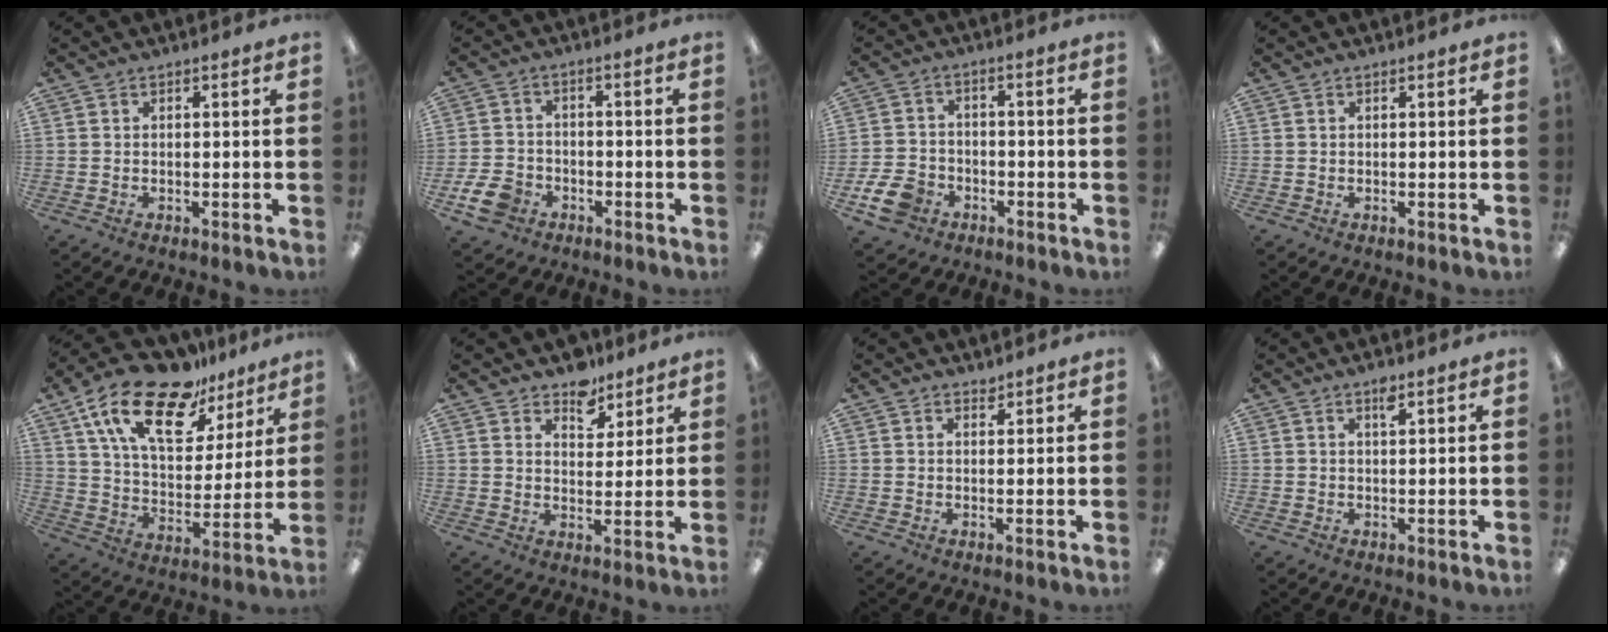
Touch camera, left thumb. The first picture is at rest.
{"total": 6.7, "force": [-3.8, 4.8, 2.8], "torque": [-0.065, 0.017, -0.070]}
{"total": 7.6, "force": [-4.3, 5.4, 3.2], "torque": [-0.069, 0.025, -0.077]}
{"total": 0.0}
{"total": 21.1, "force": [13.8, 9.9, 12.5], "torque": [-0.221, -0.076, 0.242]}
{"total": 6.9, "force": [5.7, 3.8, 1.1], "torque": [-0.006, -0.043, 0.102]}
{"total": 1.5, "force": [1.4, 0.6, 0.1], "torque": [0.006, -0.009, 0.026]}
{"total": 2.3, "force": [1.6, 0.5, 1.5], "torque": [-0.026, -0.003, 0.027]}